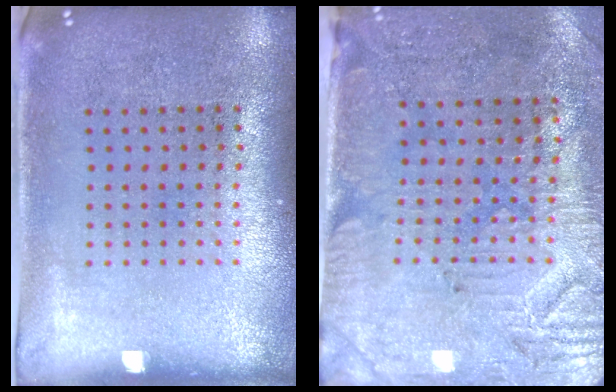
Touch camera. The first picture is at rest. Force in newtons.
{"total": 3.1, "press": 2.7, "slide": 1.4}